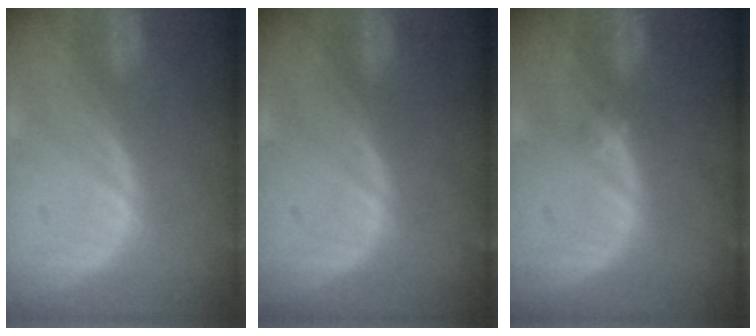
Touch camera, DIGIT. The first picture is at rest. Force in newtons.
{"total": 0.0}
{"total": 1.0, "press": 0.9, "slide": 0.4}